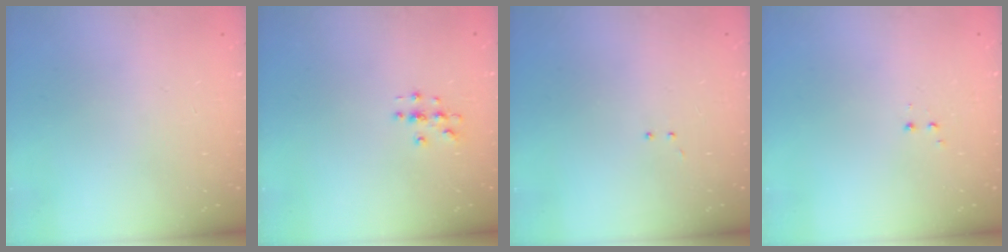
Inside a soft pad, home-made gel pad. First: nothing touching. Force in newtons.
{"total": 3.1, "press": 3.1, "slide": 0.3}
{"total": 3.0, "press": 2.9, "slide": 0.7}
{"total": 1.2, "press": 1.1, "slide": 0.5}